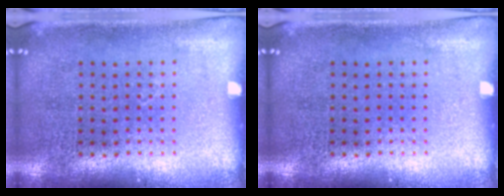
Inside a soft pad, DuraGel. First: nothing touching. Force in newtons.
{"total": 0.0}